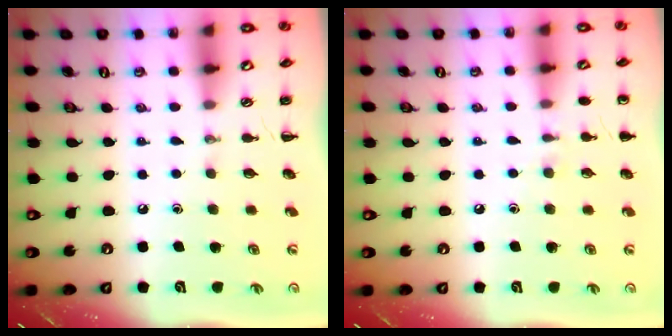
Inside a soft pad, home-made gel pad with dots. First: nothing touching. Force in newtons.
{"total": 6.2, "press": 5.9, "slide": 1.9}